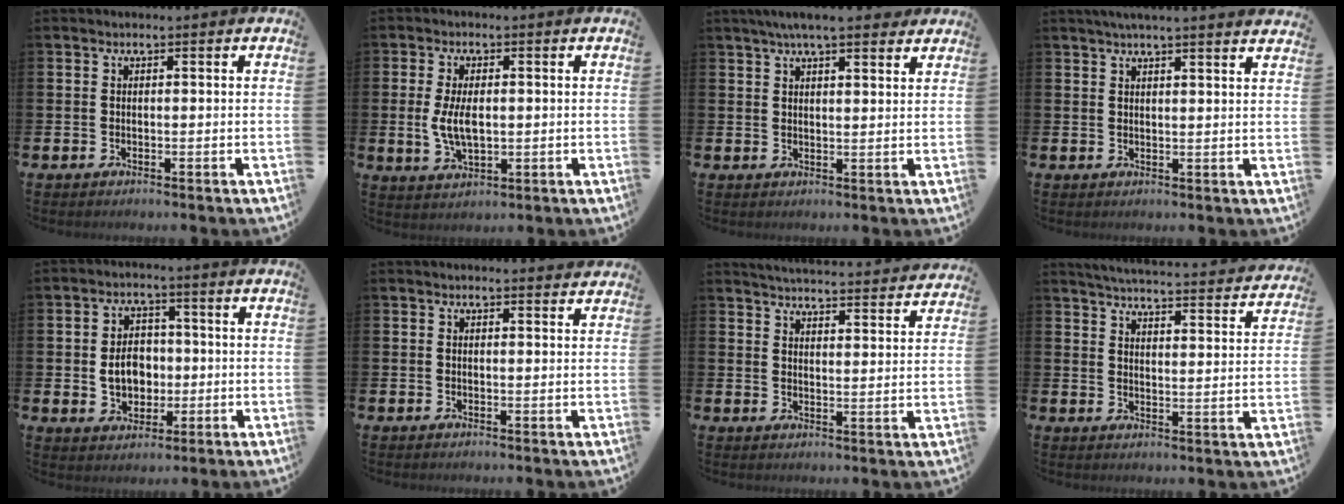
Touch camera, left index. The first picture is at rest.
{"total": 5.2, "force": [0.2, 2.7, 4.4], "torque": [-0.076, 0.000, -0.002]}
{"total": 5.4, "force": [4.8, 0.7, 2.5], "torque": [-0.042, -0.016, 0.083]}
{"total": 3.1, "force": [3.0, -0.6, 0.6], "torque": [-0.015, -0.012, 0.054]}
{"total": 5.5, "force": [-0.3, 4.4, 3.3], "torque": [-0.047, 0.005, -0.014]}
{"total": 1.1, "force": [1.1, 0.1, 0.1], "torque": [0.014, -0.007, 0.017]}
{"total": 4.7, "force": [4.7, 0.1, 0.3], "torque": [-0.019, -0.040, 0.081]}
{"total": 4.6, "force": [4.6, 0.1, 0.9], "torque": [-0.033, -0.041, 0.075]}